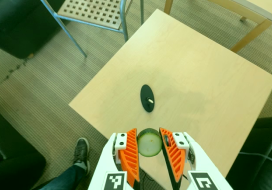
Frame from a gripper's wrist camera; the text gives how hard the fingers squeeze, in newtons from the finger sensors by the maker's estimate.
{"total": 9.7, "left": 9.9, "right": 9.4}